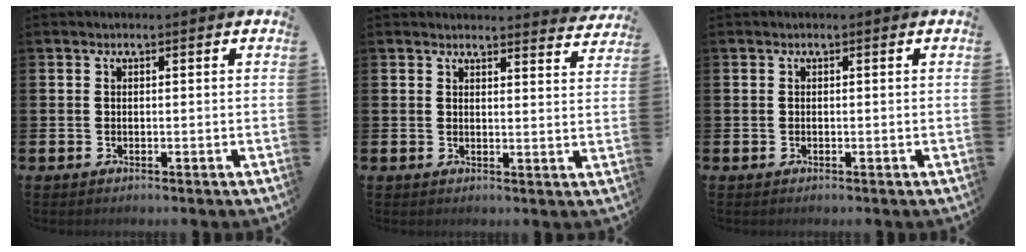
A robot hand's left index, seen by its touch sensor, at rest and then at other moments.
{"total": 3.3, "force": [3.3, 0.3, 0.1], "torque": [0.013, -0.029, 0.055]}
{"total": 0.0}